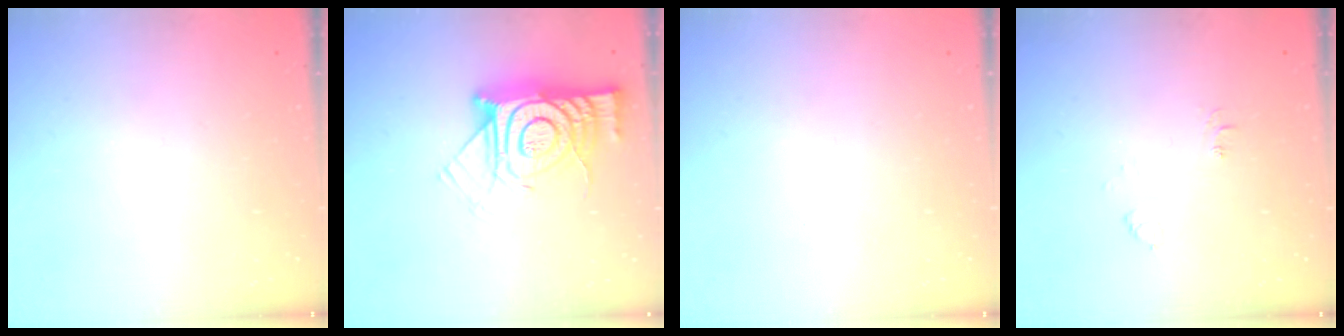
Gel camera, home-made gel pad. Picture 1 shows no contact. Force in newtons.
{"total": 16.7, "press": 16.6, "slide": 1.8}
{"total": 0.0}
{"total": 5.1, "press": 5.0, "slide": 0.6}